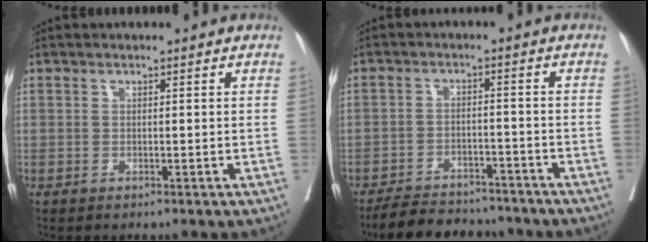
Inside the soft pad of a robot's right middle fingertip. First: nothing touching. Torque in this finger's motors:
{"motor_torque": [0.58, -0.90, 0.01, -0.02]}